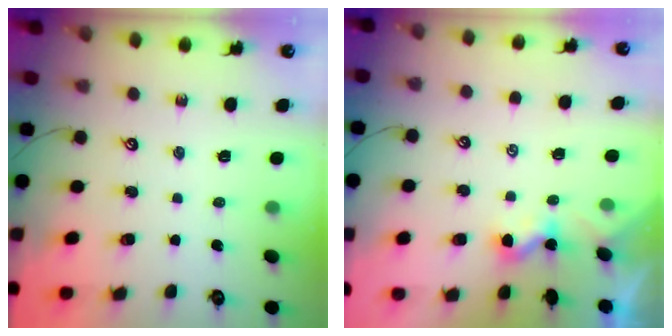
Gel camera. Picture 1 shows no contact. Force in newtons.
{"total": 3.1, "press": 3.0, "slide": 0.3}